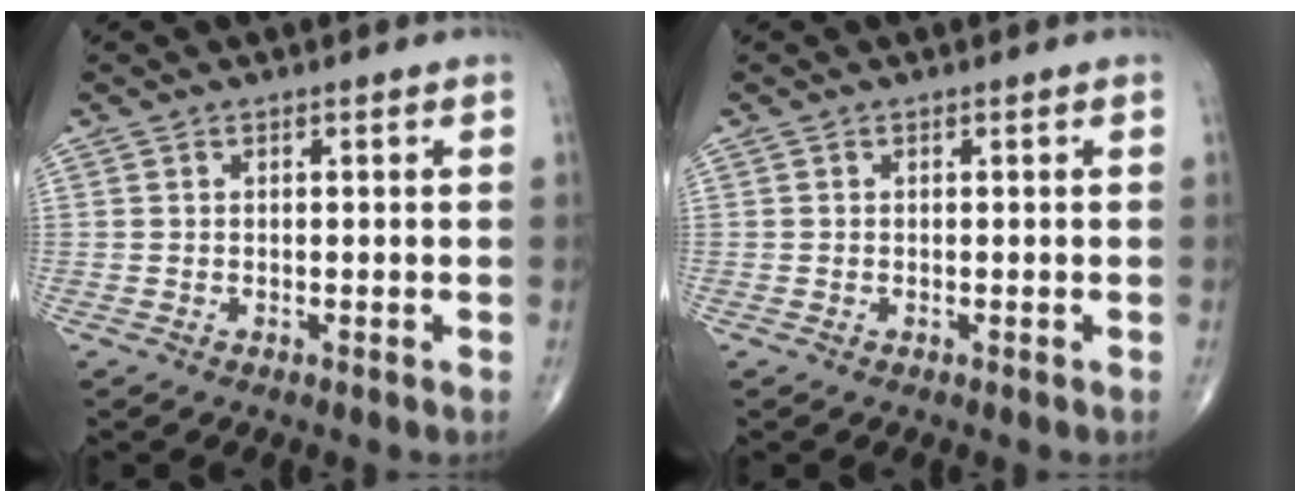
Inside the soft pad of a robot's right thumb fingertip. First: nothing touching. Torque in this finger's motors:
{"motor_torque": [-0.17, -0.05, 0.11, 0.06, -0.01]}